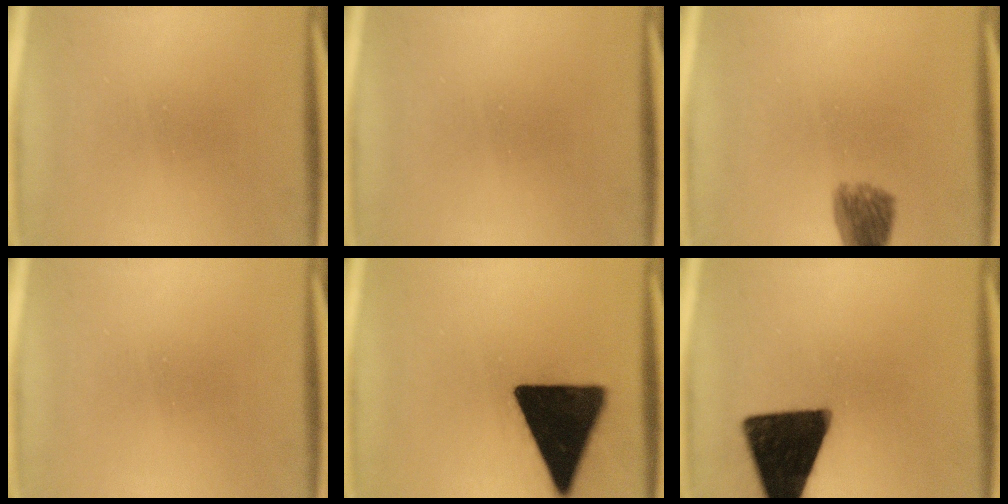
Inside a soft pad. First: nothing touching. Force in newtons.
{"total": 0.0}
{"total": 7.2}
{"total": 0.0}
{"total": 18.8}
{"total": 17.1}